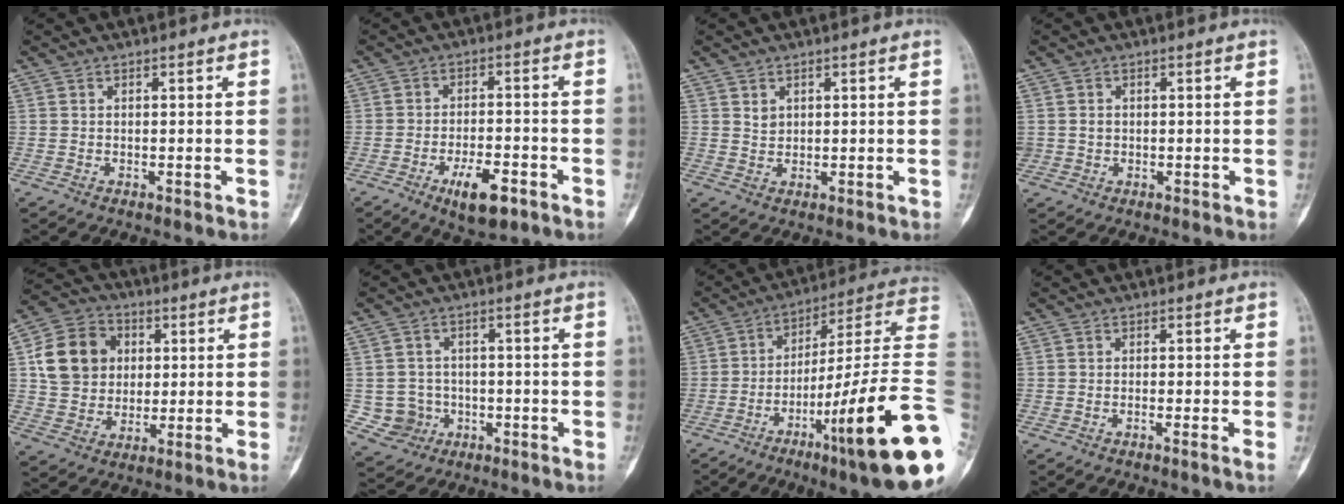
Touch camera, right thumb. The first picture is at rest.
{"total": 8.0, "force": [-4.2, 3.0, 6.1], "torque": [-0.098, 0.015, -0.063]}
{"total": 1.7, "force": [0.9, 1.3, 0.7], "torque": [-0.001, -0.006, 0.017]}
{"total": 1.6, "force": [0.1, 1.5, 0.6], "torque": [-0.005, 0.003, 0.006]}
{"total": 13.1, "force": [2.6, 11.1, 6.5], "torque": [-0.093, 0.009, 0.043]}
{"total": 5.8, "force": [-1.2, 5.6, 0.8], "torque": [0.011, 0.015, -0.016]}
{"total": 27.0, "force": [-8.6, 2.8, 25.5], "torque": [-0.323, 0.048, -0.132]}
{"total": 1.2, "force": [-0.8, -0.4, 0.7], "torque": [-0.007, 0.006, -0.014]}